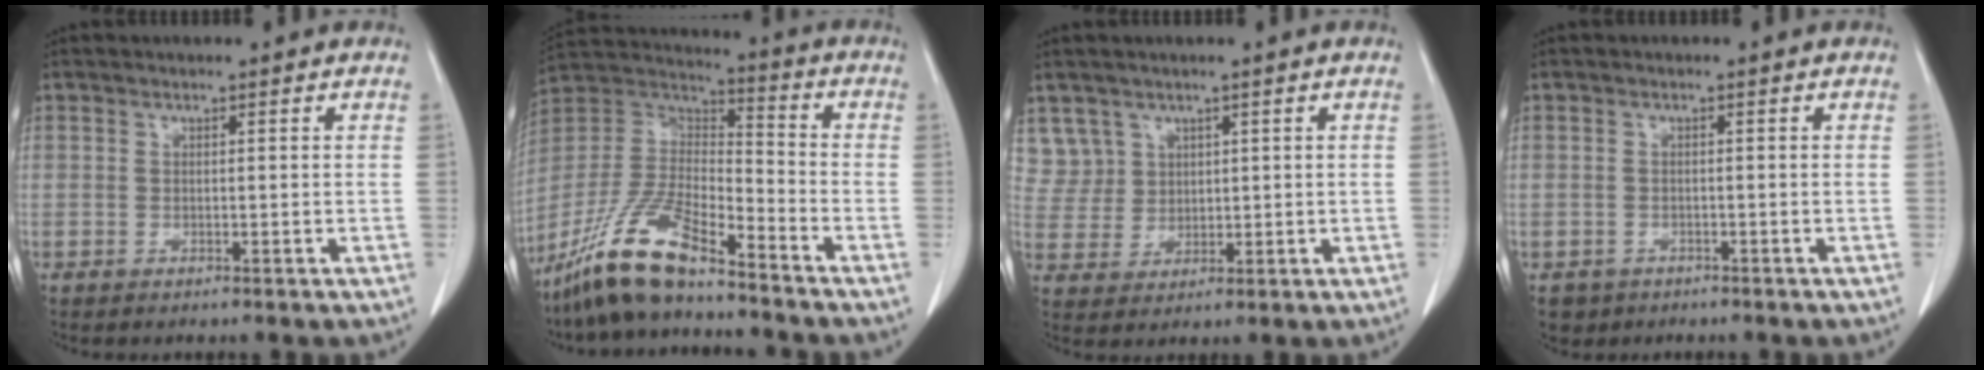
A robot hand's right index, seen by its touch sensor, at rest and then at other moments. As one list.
[{"total": 14.8, "force": [-11.3, 2.8, 9.1], "torque": [-0.187, -0.002, -0.213]}, {"total": 5.6, "force": [3.1, 4.6, -0.4], "torque": [0.015, 0.008, 0.068]}, {"total": 2.9, "force": [-1.7, 2.3, 0.1], "torque": [-0.003, 0.004, -0.028]}]